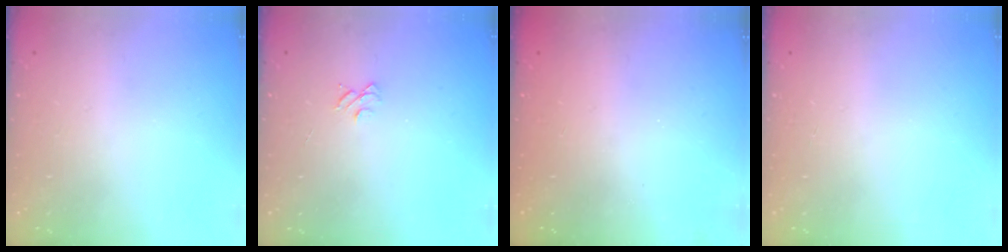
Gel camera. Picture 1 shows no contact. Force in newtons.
{"total": 4.0, "press": 4.0, "slide": 0.3}
{"total": 2.3, "press": 2.2, "slide": 0.8}
{"total": 0.0}